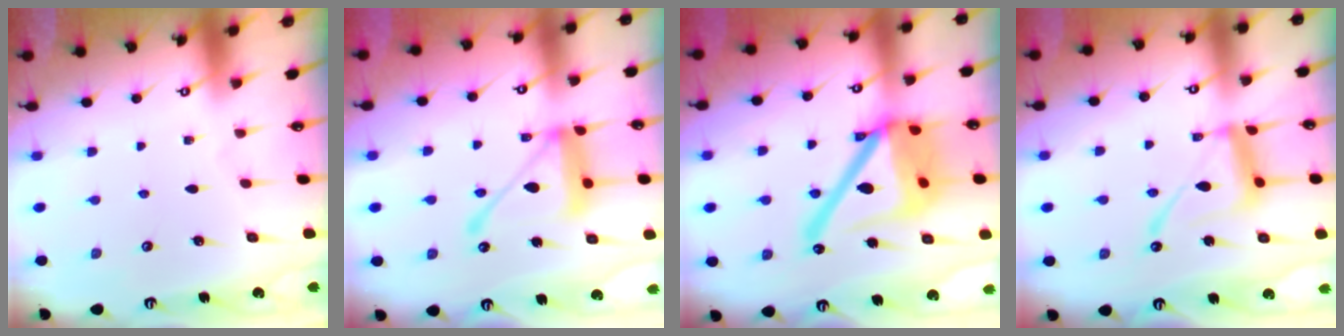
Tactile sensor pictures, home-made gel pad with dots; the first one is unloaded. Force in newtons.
{"total": 14.8, "press": 14.7, "slide": 1.5}
{"total": 21.7, "press": 21.5, "slide": 2.8}
{"total": 13.6, "press": 13.5, "slide": 1.2}